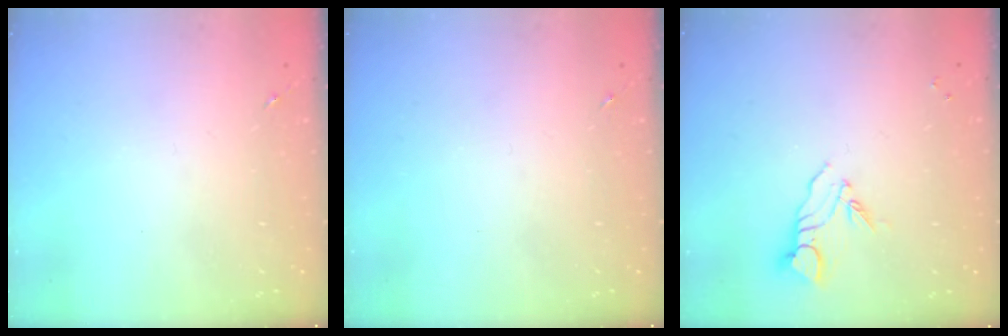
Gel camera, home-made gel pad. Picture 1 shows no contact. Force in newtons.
{"total": 0.0}
{"total": 6.1, "press": 6.1, "slide": 0.5}